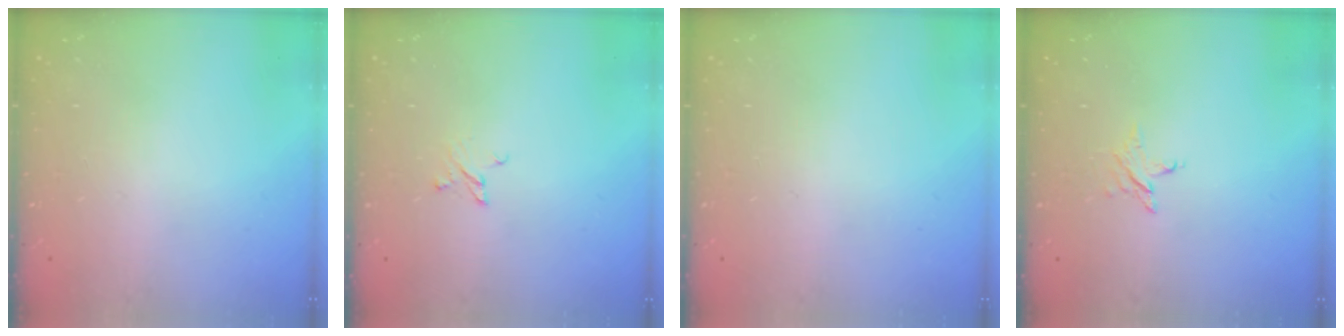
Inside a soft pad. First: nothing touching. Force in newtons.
{"total": 2.4, "press": 2.4, "slide": 0.2}
{"total": 0.0}
{"total": 2.8, "press": 2.8, "slide": 0.3}